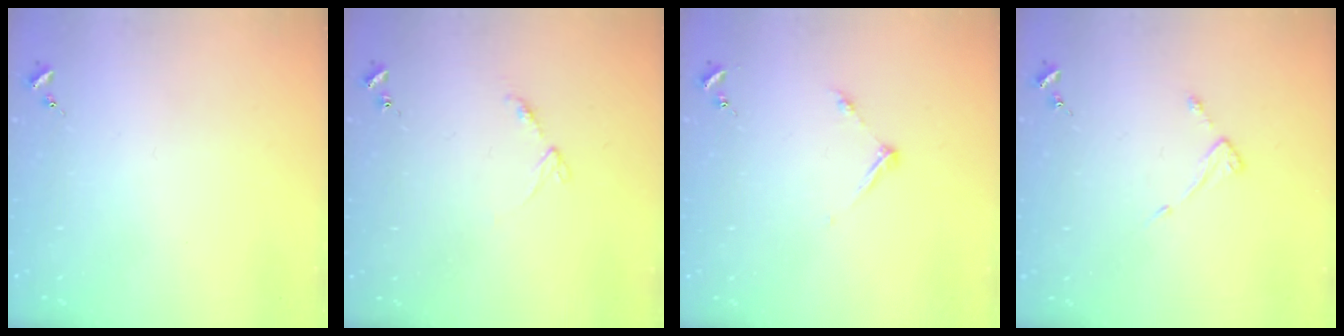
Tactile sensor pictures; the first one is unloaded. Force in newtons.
{"total": 5.9, "press": 5.9, "slide": 0.7}
{"total": 5.6, "press": 5.6, "slide": 0.6}
{"total": 3.9, "press": 3.8, "slide": 0.4}